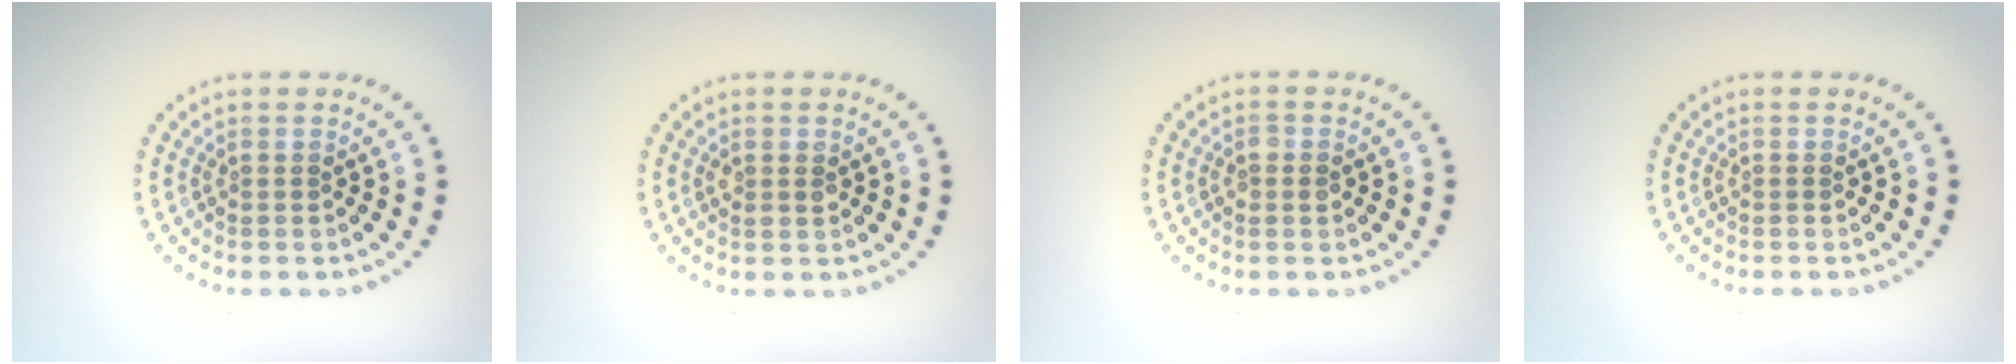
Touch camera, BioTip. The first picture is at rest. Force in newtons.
{"total": 1.2, "press": 1.2, "slide": 0.3}
{"total": 1.1, "press": 1.1, "slide": 0.0}
{"total": 0.0}